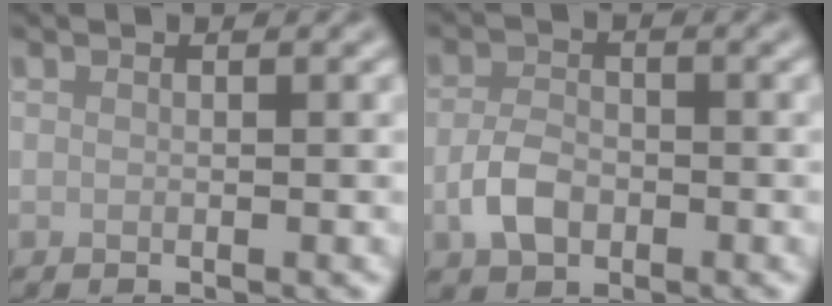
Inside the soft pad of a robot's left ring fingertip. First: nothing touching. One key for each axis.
{"total": 3.2, "fx": -1.0, "fy": 2.1, "fz": 2.1, "tx": -0.044, "ty": -0.001, "tz": -0.024}